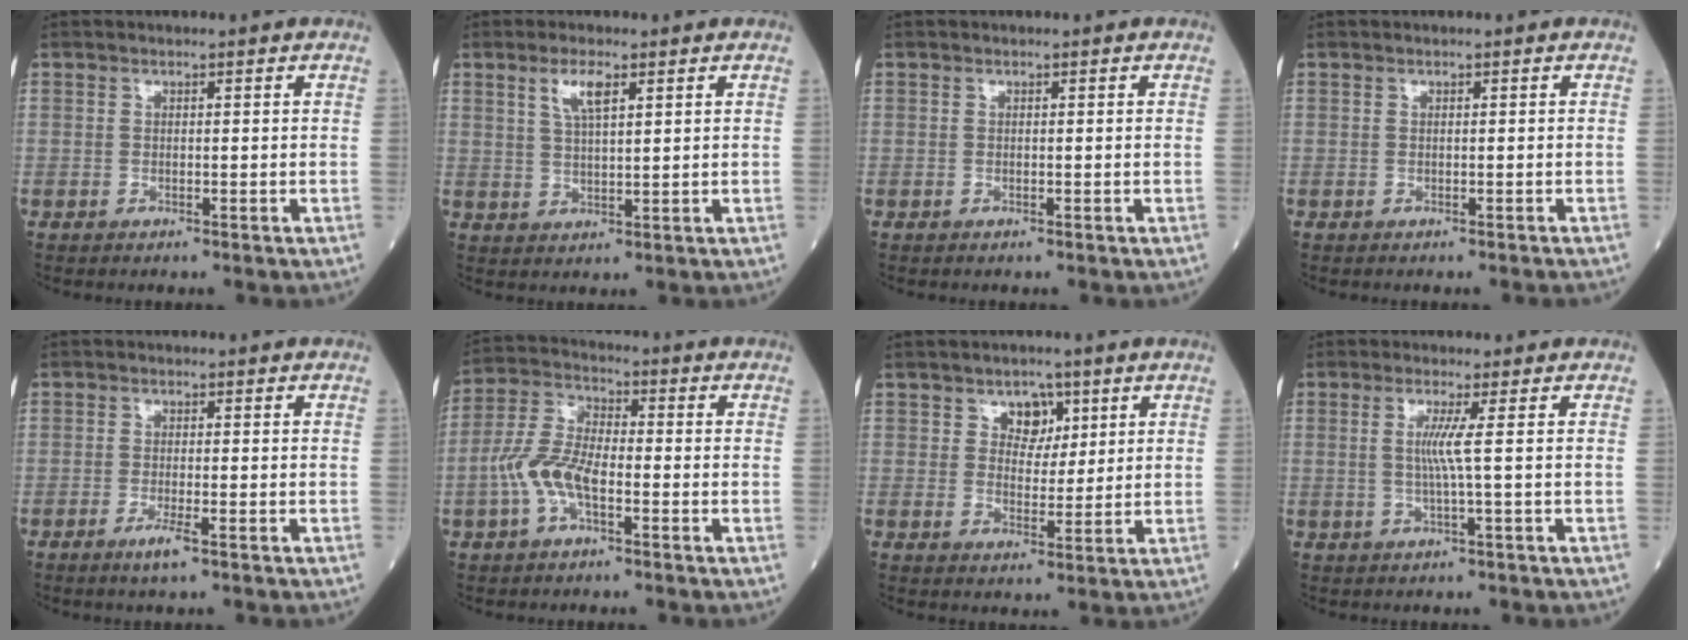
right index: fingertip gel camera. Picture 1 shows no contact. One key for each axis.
{"total": 4.3, "fx": 2.2, "fy": 0.9, "fz": 3.5, "tx": -0.074, "ty": 0.003, "tz": 0.044}
{"total": 0.0}
{"total": 0.6, "fx": -0.5, "fy": 0.1, "fz": 0.3, "tx": -0.001, "ty": 0.000, "tz": -0.007}
{"total": 2.6, "fx": -1.4, "fy": -0.1, "fz": 2.2, "tx": -0.043, "ty": -0.007, "tz": -0.029}
{"total": 8.1, "fx": -2.5, "fy": 3.3, "fz": 6.9, "tx": -0.161, "ty": 0.013, "tz": -0.053}
{"total": 4.3, "fx": 2.2, "fy": 3.1, "fz": 2.1, "tx": -0.023, "ty": 0.005, "tz": 0.036}
{"total": 3.2, "fx": 0.3, "fy": -1.1, "fz": 3.0, "tx": -0.063, "ty": -0.004, "tz": 0.005}